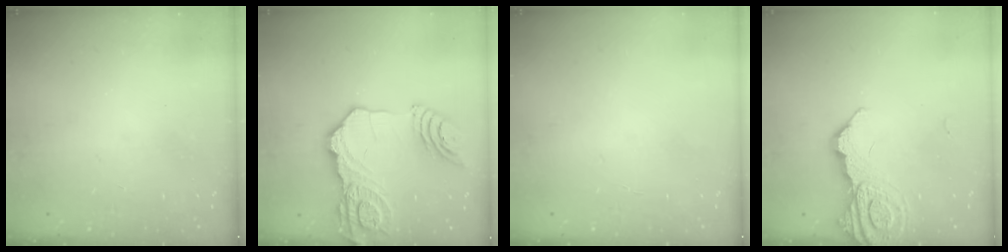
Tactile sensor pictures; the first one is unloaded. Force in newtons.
{"total": 20.5, "press": 20.4, "slide": 2.5}
{"total": 2.0, "press": 2.0, "slide": 0.2}
{"total": 13.0, "press": 13.0, "slide": 1.5}